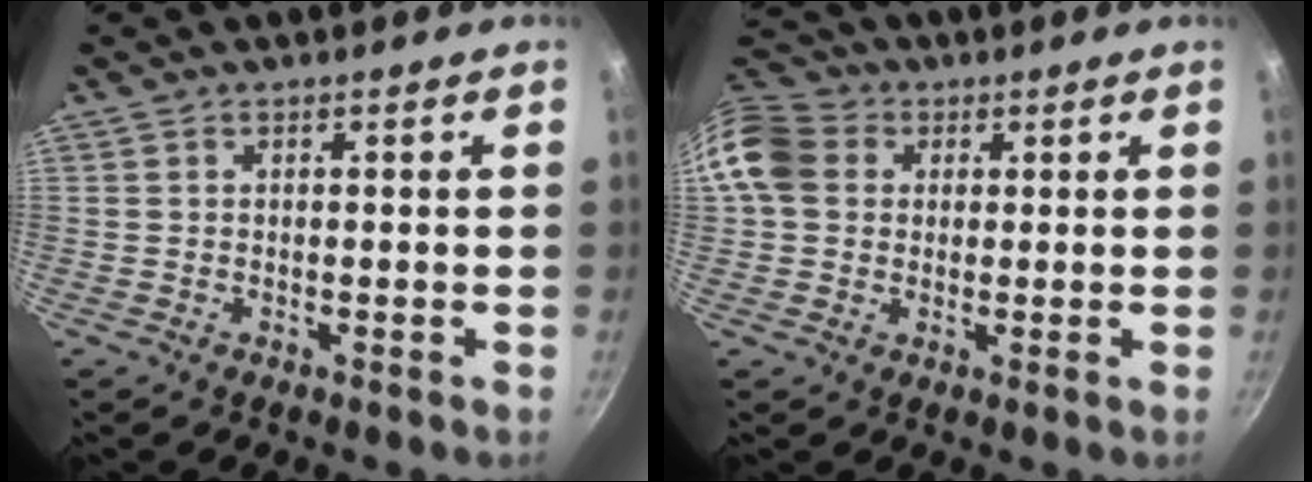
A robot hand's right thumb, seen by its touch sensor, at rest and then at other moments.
{"total": 11.7, "force": [2.2, 9.9, 5.9], "torque": [-0.107, 0.022, 0.024]}